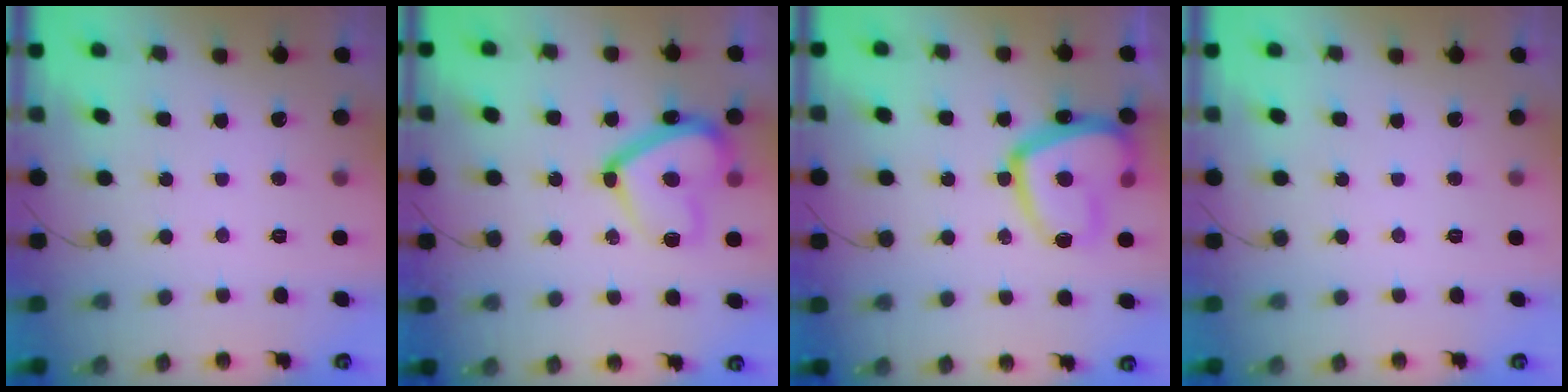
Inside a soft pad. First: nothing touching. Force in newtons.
{"total": 16.0, "press": 15.9, "slide": 1.5}
{"total": 19.1, "press": 19.0, "slide": 1.8}
{"total": 0.0}